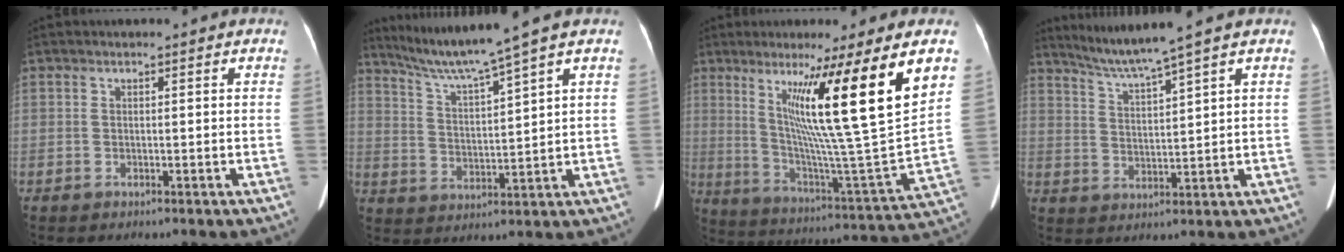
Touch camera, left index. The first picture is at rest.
{"total": 8.5, "force": [7.0, -2.5, 4.1], "torque": [-0.077, -0.006, 0.135]}
{"total": 20.3, "force": [9.0, -1.7, 18.2], "torque": [-0.282, -0.031, 0.137]}
{"total": 6.2, "force": [5.2, -2.0, 2.5], "torque": [-0.055, -0.008, 0.106]}